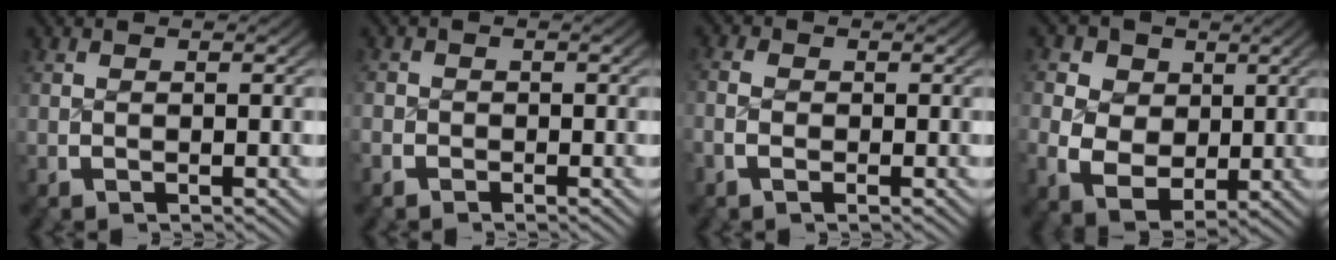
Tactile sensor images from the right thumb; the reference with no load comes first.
{"total": 1.5, "force": [-1.0, 1.0, -0.2], "torque": [0.001, 0.001, -0.026]}
{"total": 1.7, "force": [-1.0, 1.1, 0.8], "torque": [-0.028, -0.005, -0.021]}
{"total": 8.9, "force": [-0.8, 7.3, 5.0], "torque": [-0.127, -0.043, -0.004]}